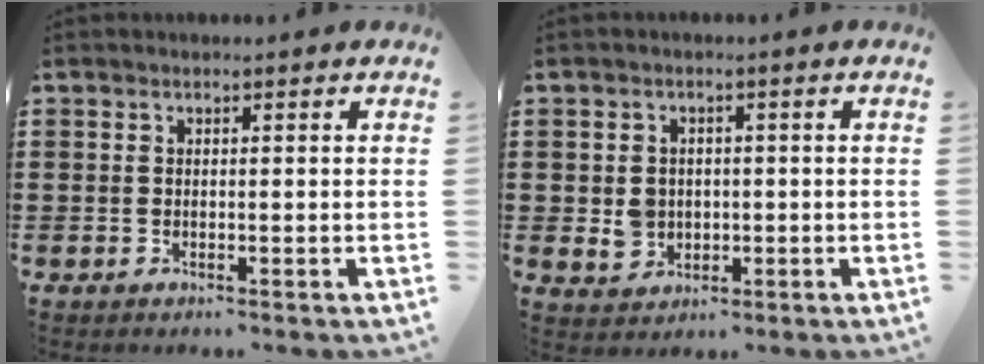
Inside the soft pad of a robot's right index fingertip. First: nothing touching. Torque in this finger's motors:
{"motor_torque": [0.27, 0.23, 0.09, 0.04]}